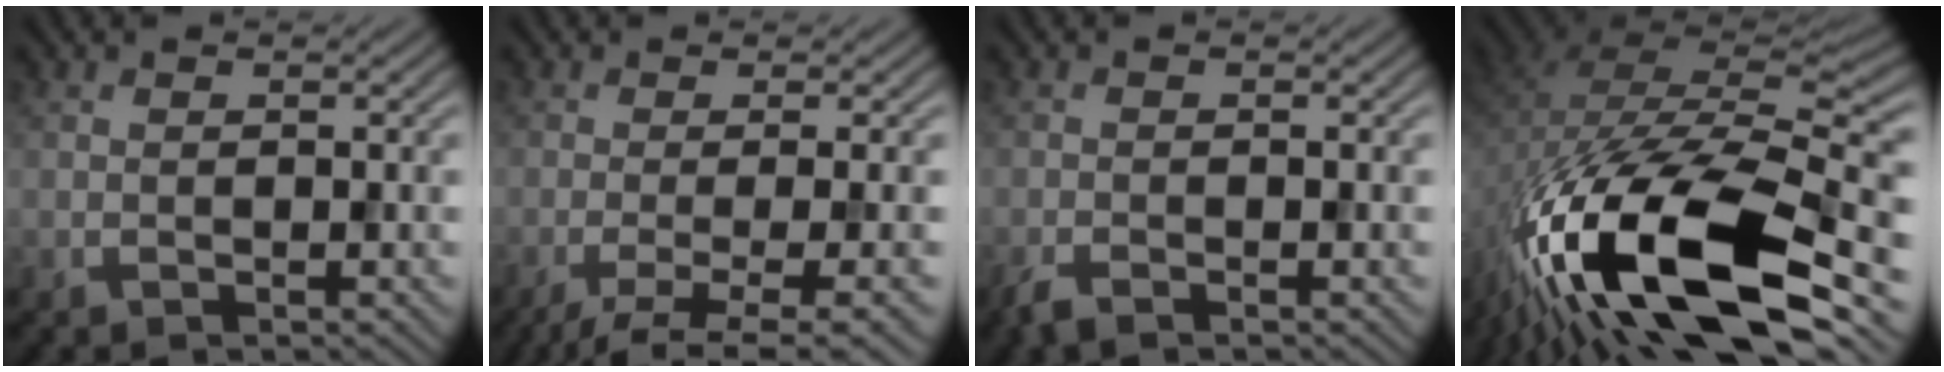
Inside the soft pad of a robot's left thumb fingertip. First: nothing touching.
{"total": 6.2, "force": [-2.4, 1.6, 5.5], "torque": [-0.077, -0.012, -0.035]}
{"total": 2.0, "force": [-1.7, 0.3, 1.0], "torque": [-0.019, -0.004, -0.038]}
{"total": 18.7, "force": [-9.7, 8.7, 13.4], "torque": [-0.270, -0.038, -0.158]}